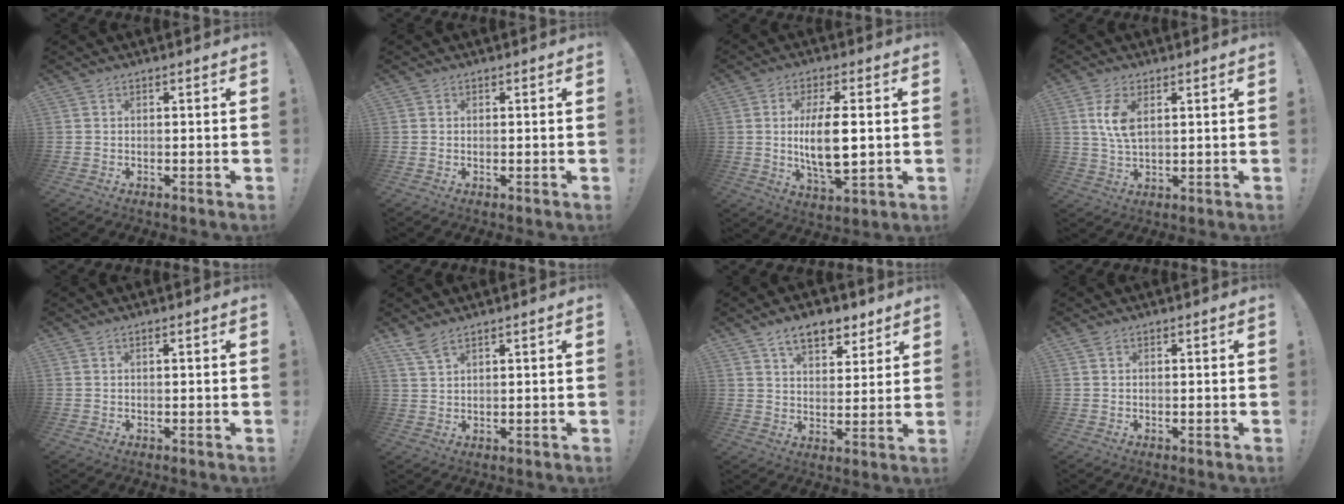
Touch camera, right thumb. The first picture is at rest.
{"total": 0.0}
{"total": 12.1, "force": [0.6, 4.6, 11.2], "torque": [-0.212, -0.018, 0.001]}
{"total": 7.4, "force": [2.6, 3.9, 5.8], "torque": [-0.112, -0.010, 0.042]}
{"total": 0.6, "force": [0.2, -0.1, 0.6], "torque": [-0.009, 0.000, 0.003]}
{"total": 4.3, "force": [3.4, 0.8, 2.5], "torque": [-0.056, -0.015, 0.063]}
{"total": 10.3, "force": [6.8, 5.5, 5.5], "torque": [-0.076, -0.029, 0.124]}
{"total": 0.7, "force": [0.5, 0.2, 0.5], "torque": [-0.009, -0.001, 0.009]}